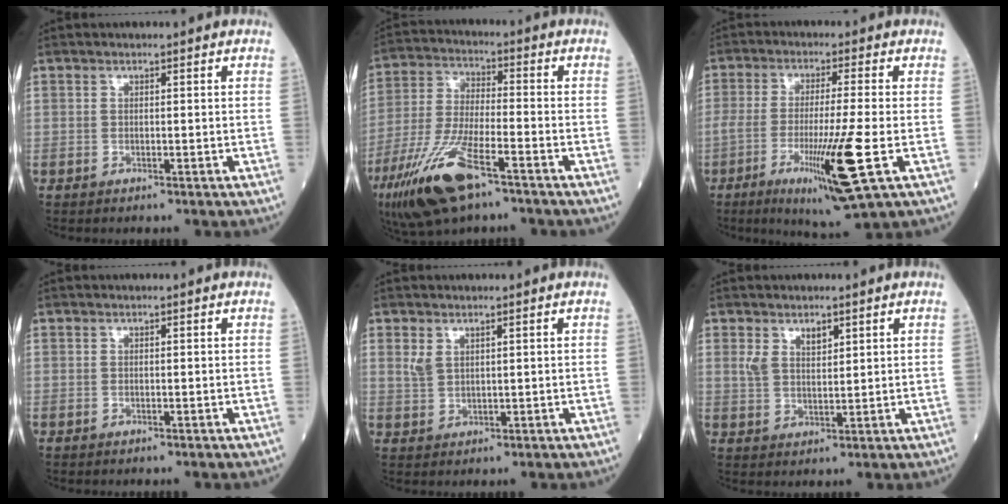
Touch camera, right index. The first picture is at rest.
{"total": 14.6, "force": [-8.5, 3.3, 11.4], "torque": [-0.241, -0.029, -0.156]}
{"total": 12.0, "force": [-4.1, -0.6, 11.3], "torque": [-0.209, -0.034, -0.069]}
{"total": 0.0}
{"total": 2.3, "force": [1.3, 1.2, 1.4], "torque": [-0.035, 0.002, 0.034]}
{"total": 3.8, "force": [2.2, 1.8, 2.6], "torque": [-0.055, 0.006, 0.048]}